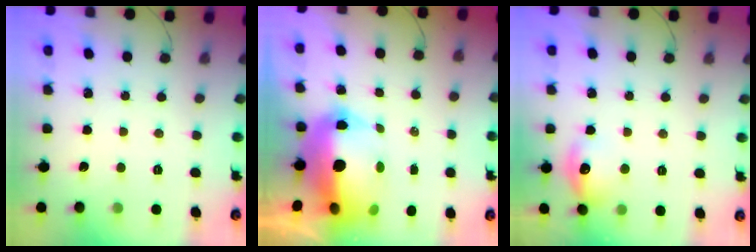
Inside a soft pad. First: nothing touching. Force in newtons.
{"total": 17.4, "press": 17.0, "slide": 3.7}
{"total": 10.0, "press": 10.0, "slide": 0.6}